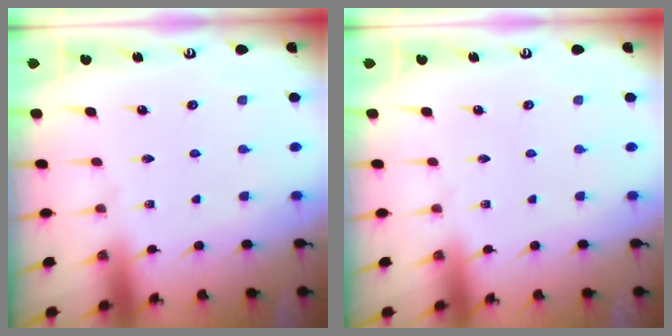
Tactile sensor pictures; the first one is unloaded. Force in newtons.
{"total": 0.0}